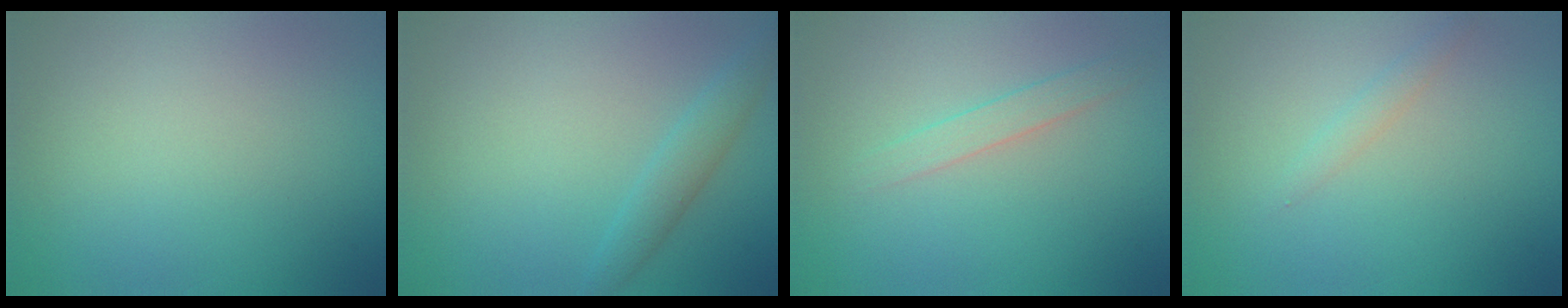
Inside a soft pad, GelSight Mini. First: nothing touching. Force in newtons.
{"total": 2.0, "press": 2.0, "slide": 0.1}
{"total": 1.5, "press": 1.5, "slide": 0.1}
{"total": 1.0, "press": 0.9, "slide": 0.1}